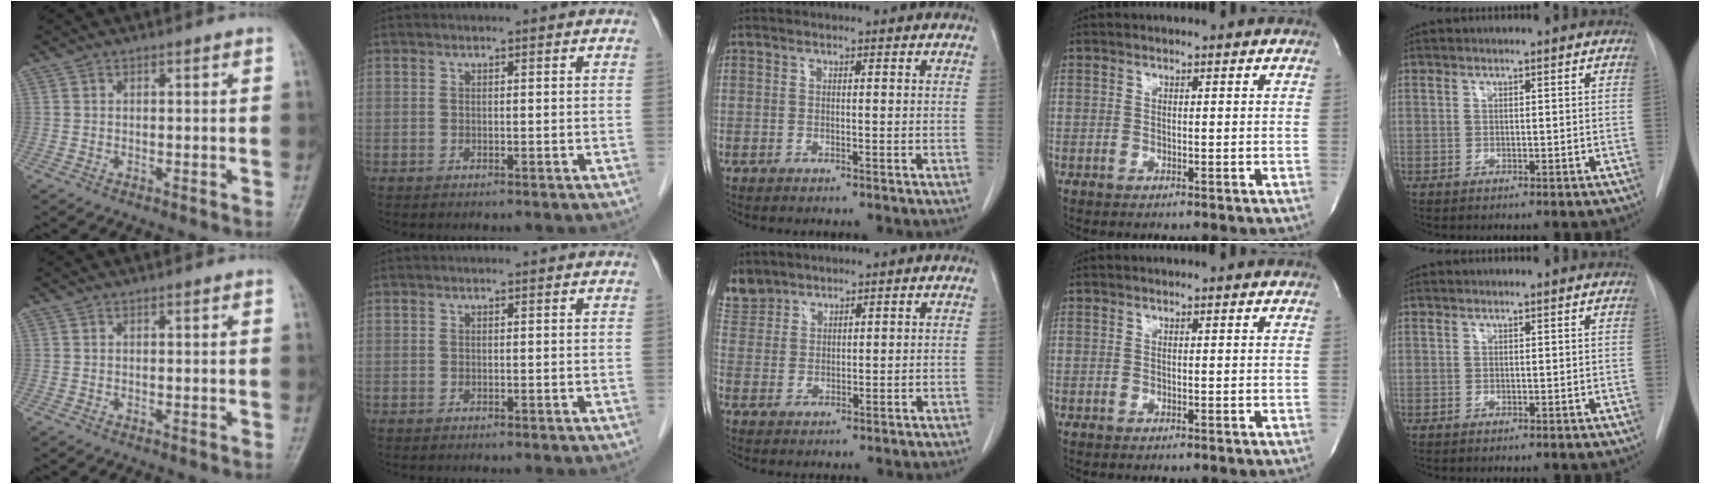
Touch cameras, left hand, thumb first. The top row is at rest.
{"middle": {"total": 4.4, "force": [4.0, 2.0, -0.1], "torque": [0.006, 0.005, 0.086]}}